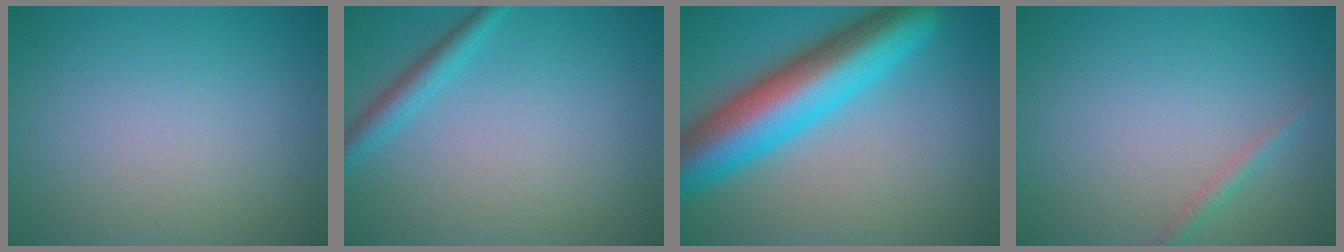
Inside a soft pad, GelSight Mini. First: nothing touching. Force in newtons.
{"total": 2.0, "press": 2.0, "slide": 0.1}
{"total": 10.4, "press": 10.4, "slide": 0.3}
{"total": 1.2, "press": 1.2, "slide": 0.1}